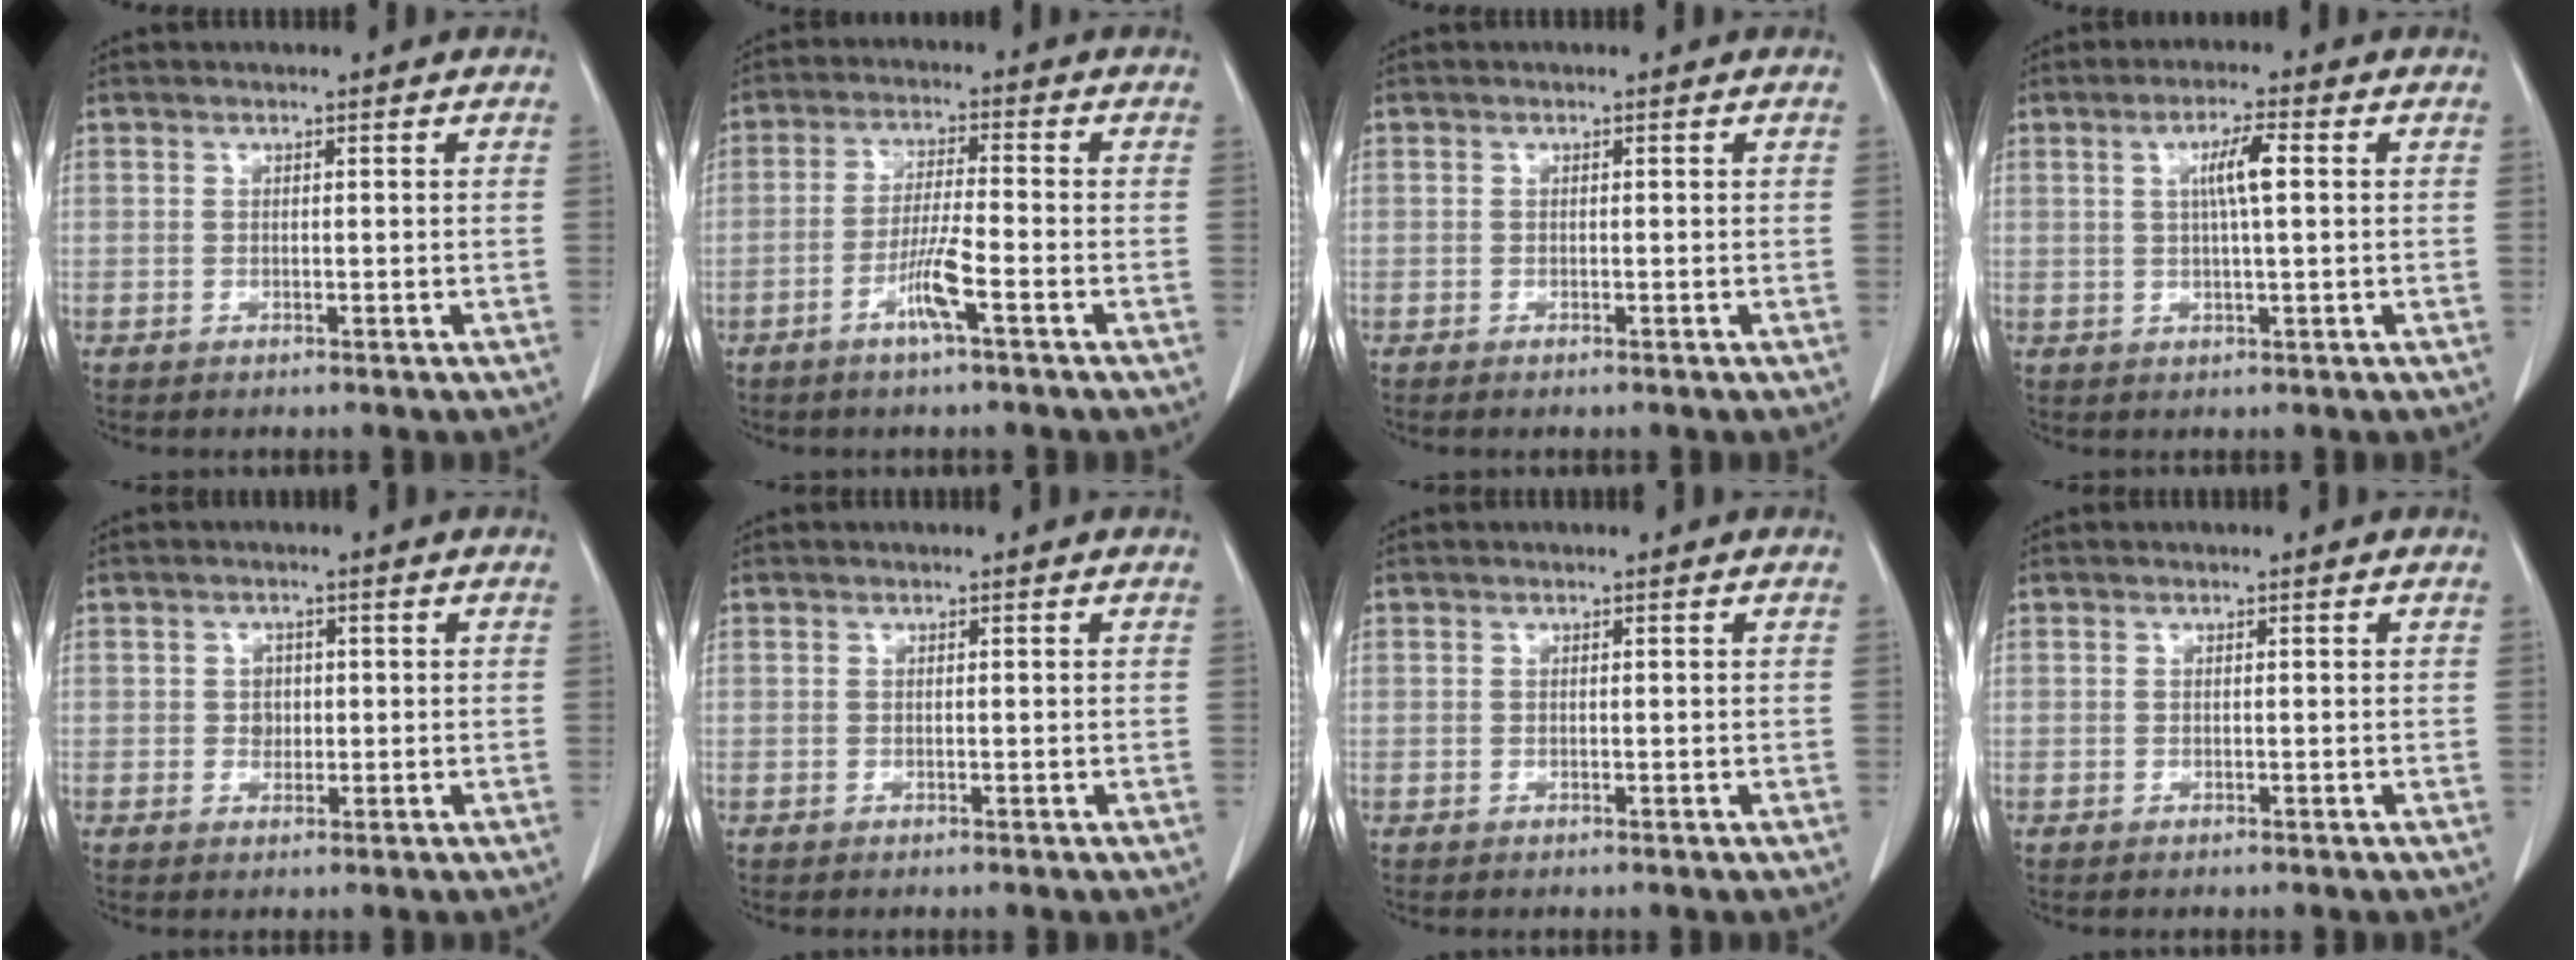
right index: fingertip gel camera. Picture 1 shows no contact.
{"total": 5.6, "force": [-2.7, -0.2, 4.9], "torque": [-0.097, -0.005, -0.055]}
{"total": 0.6, "force": [-0.5, 0.1, 0.3], "torque": [-0.009, -0.002, -0.008]}
{"total": 4.6, "force": [1.0, 0.2, 4.5], "torque": [-0.081, 0.003, 0.017]}
{"total": 1.9, "force": [0.1, 1.7, 0.9], "torque": [-0.013, 0.003, 0.003]}
{"total": 0.0}
{"total": 0.0}
{"total": 0.0}